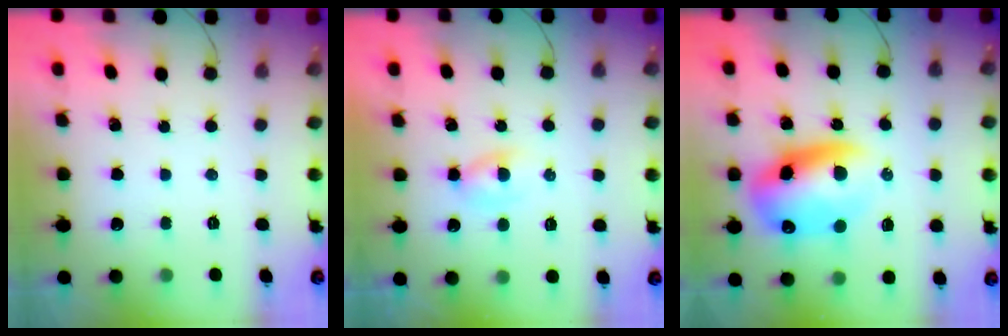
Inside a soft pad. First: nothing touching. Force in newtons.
{"total": 2.3, "press": 2.1, "slide": 0.9}
{"total": 13.4, "press": 13.0, "slide": 3.4}